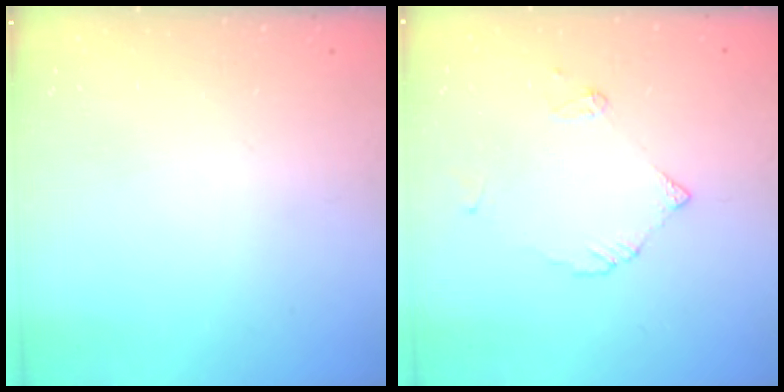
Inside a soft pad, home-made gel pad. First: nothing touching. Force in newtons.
{"total": 5.2, "press": 5.1, "slide": 0.6}